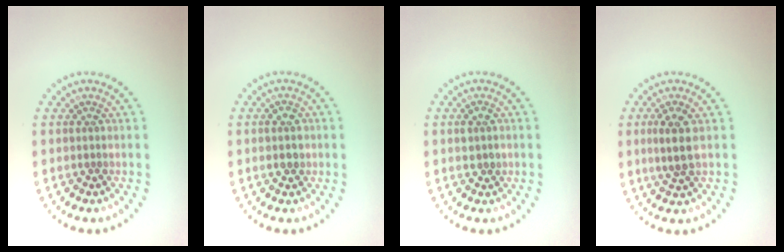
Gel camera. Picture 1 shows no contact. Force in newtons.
{"total": 1.5, "press": 1.5, "slide": 0.1}
{"total": 1.5, "press": 1.5, "slide": 0.0}
{"total": 2.7, "press": 2.5, "slide": 0.9}